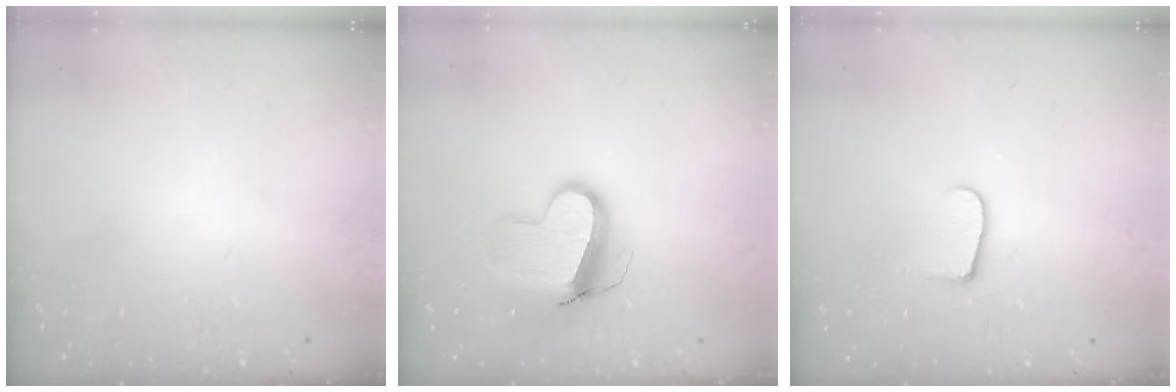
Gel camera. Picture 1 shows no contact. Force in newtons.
{"total": 10.7, "press": 10.6, "slide": 1.3}
{"total": 6.6, "press": 6.6, "slide": 0.6}